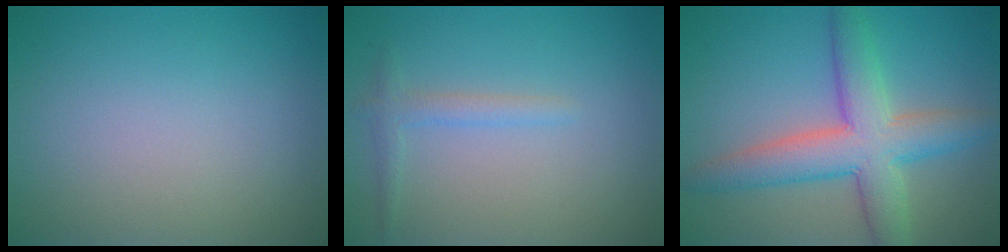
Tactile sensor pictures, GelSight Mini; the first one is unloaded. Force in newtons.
{"total": 1.5, "press": 1.5, "slide": 0.2}
{"total": 7.2, "press": 7.2, "slide": 0.3}